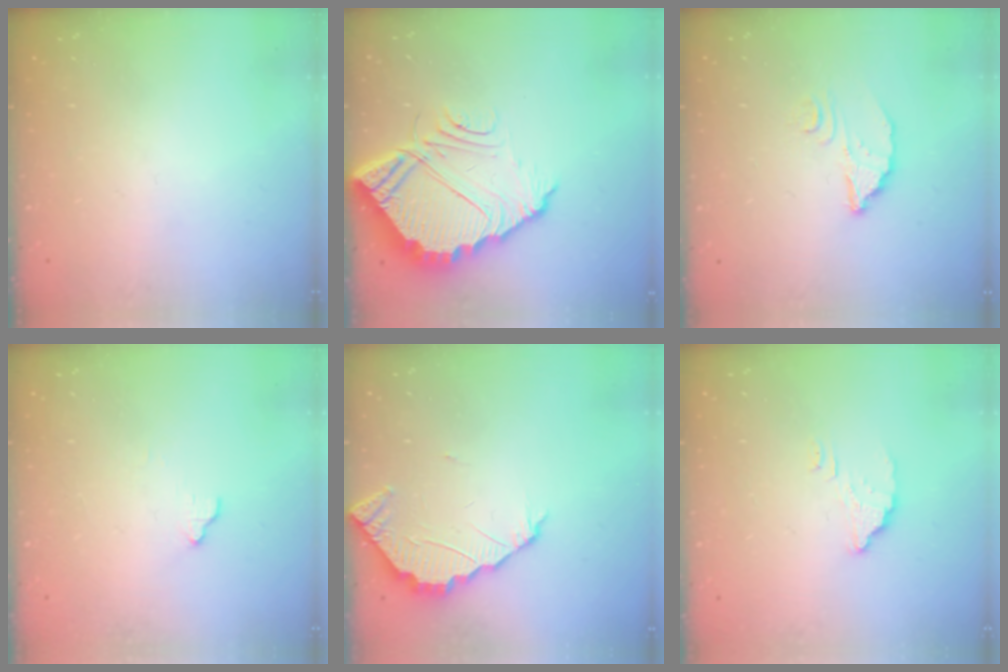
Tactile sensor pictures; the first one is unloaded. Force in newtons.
{"total": 10.6, "press": 10.6, "slide": 0.6}
{"total": 4.0, "press": 4.0, "slide": 0.2}
{"total": 4.4, "press": 4.3, "slide": 0.2}
{"total": 2.6, "press": 2.6, "slide": 0.2}
{"total": 2.5, "press": 2.5, "slide": 0.2}